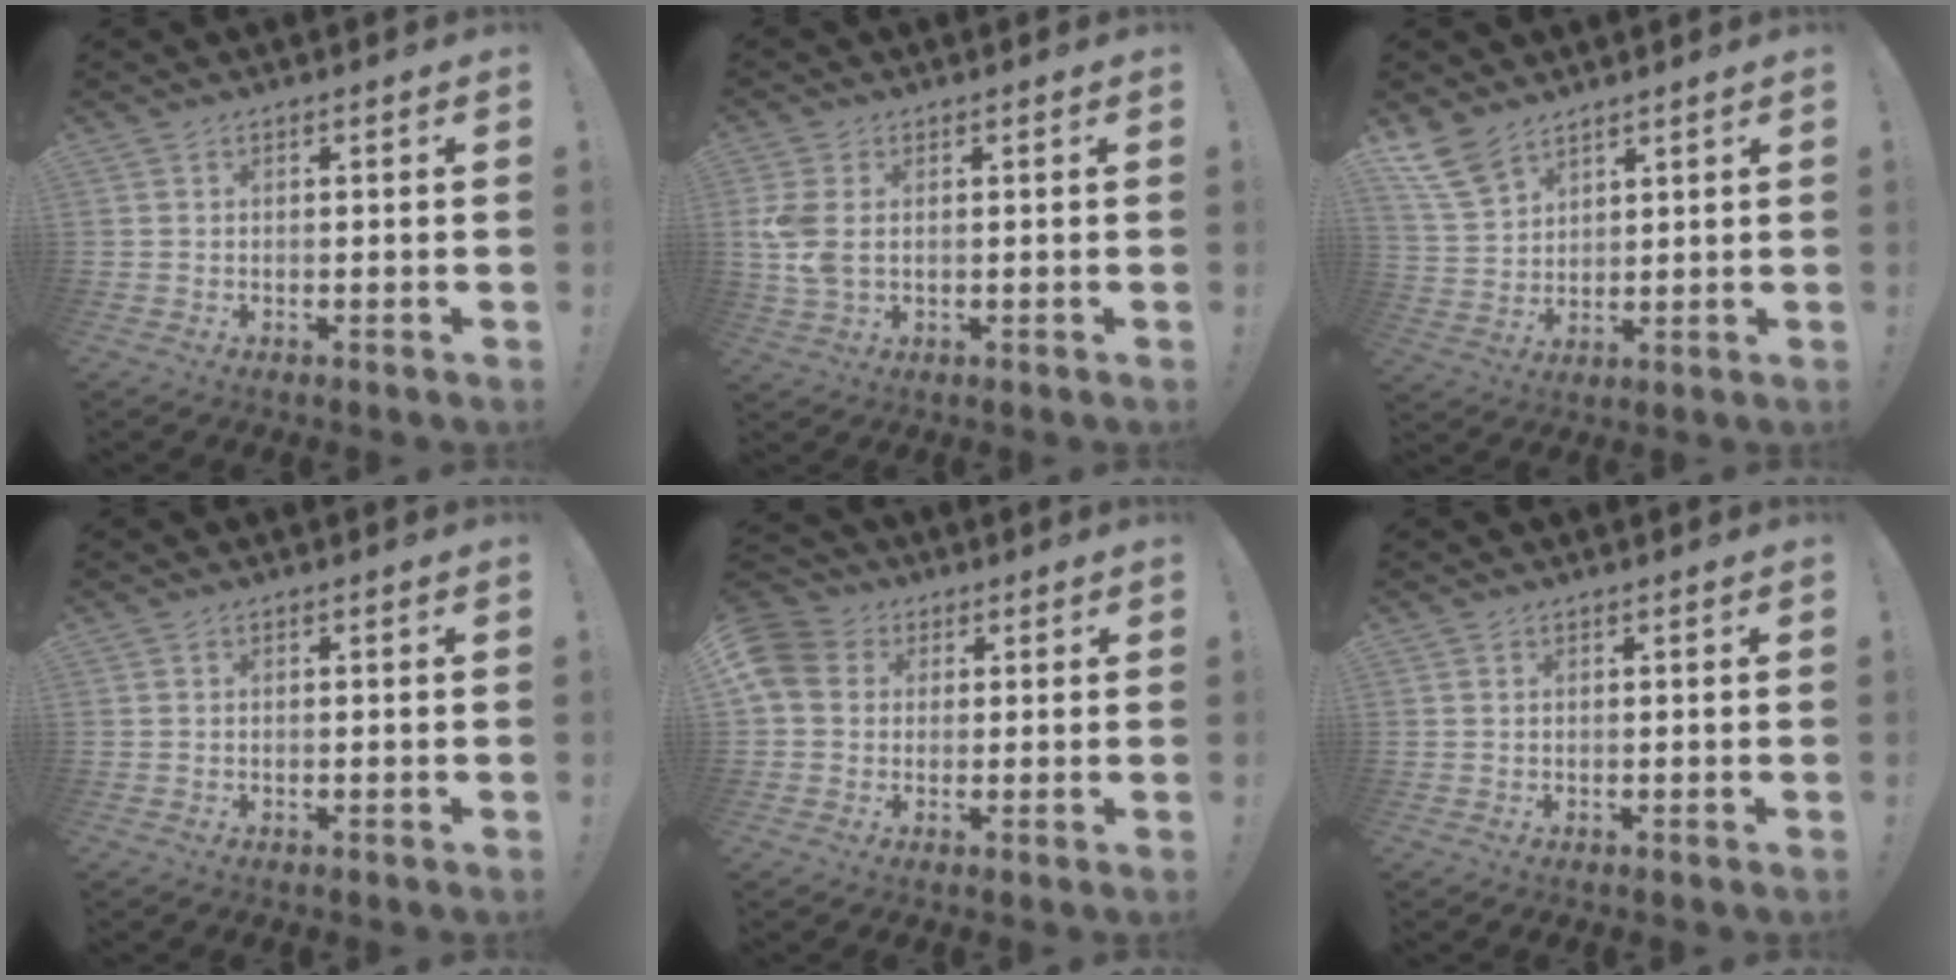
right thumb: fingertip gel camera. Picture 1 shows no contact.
{"total": 6.3, "force": [1.1, 3.9, 4.8], "torque": [-0.098, -0.003, 0.020]}
{"total": 10.0, "force": [7.5, 5.1, 4.2], "torque": [-0.089, -0.035, 0.151]}
{"total": 0.0}
{"total": 8.6, "force": [1.7, 7.5, 3.9], "torque": [-0.069, 0.002, 0.035]}
{"total": 0.0}